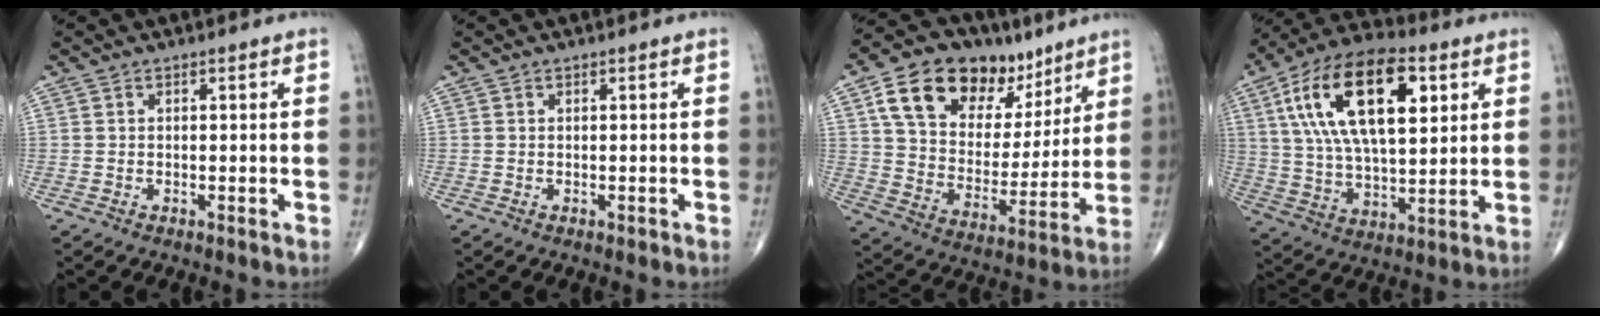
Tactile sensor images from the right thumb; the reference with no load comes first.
{"total": 0.0}
{"total": 22.0, "force": [11.8, 13.5, 12.7], "torque": [-0.169, -0.022, 0.203]}
{"total": 23.6, "force": [7.8, 11.1, 19.2], "torque": [-0.343, -0.001, 0.134]}